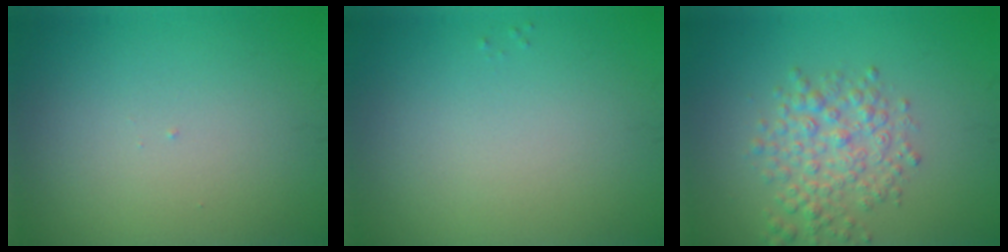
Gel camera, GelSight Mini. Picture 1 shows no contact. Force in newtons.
{"total": 0.0}
{"total": 3.6, "press": 3.6, "slide": 0.1}